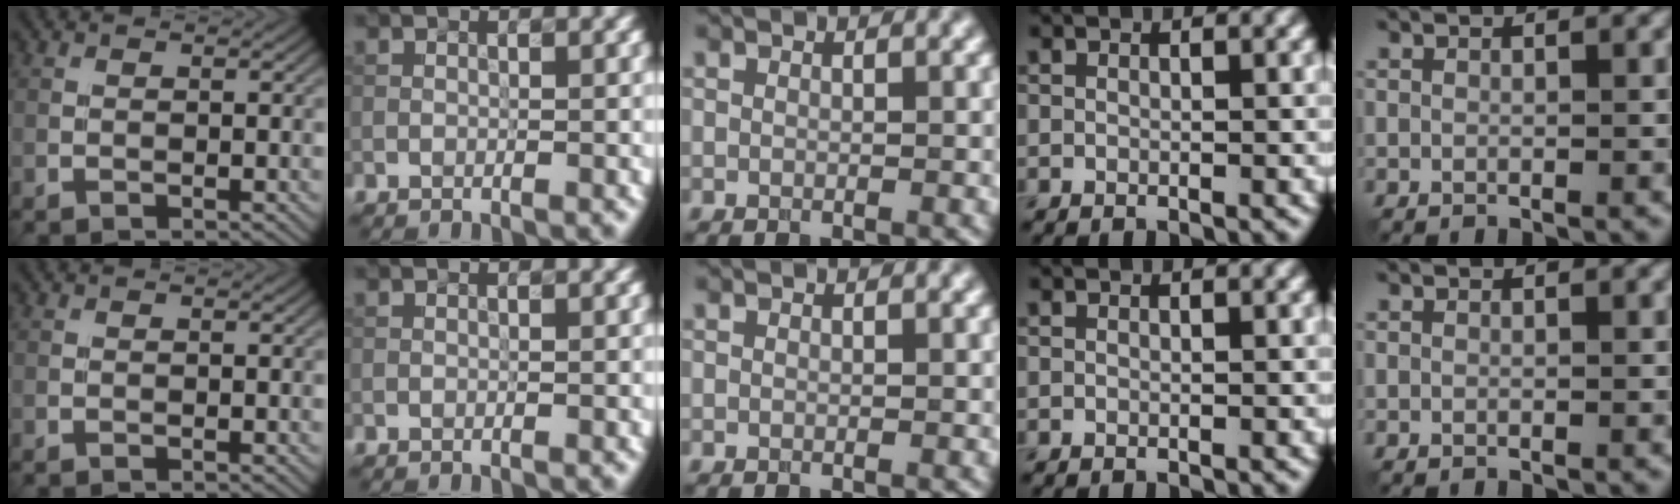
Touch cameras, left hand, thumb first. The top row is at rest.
{}